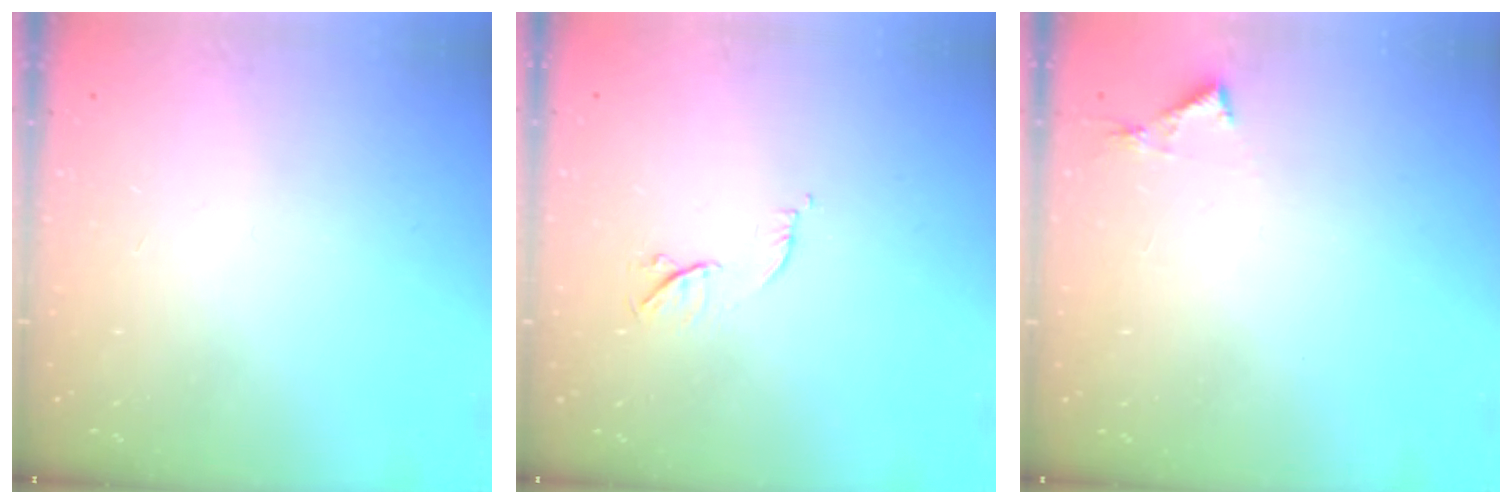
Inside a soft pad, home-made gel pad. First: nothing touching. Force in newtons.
{"total": 6.2, "press": 6.1, "slide": 1.1}
{"total": 4.1, "press": 4.1, "slide": 0.5}